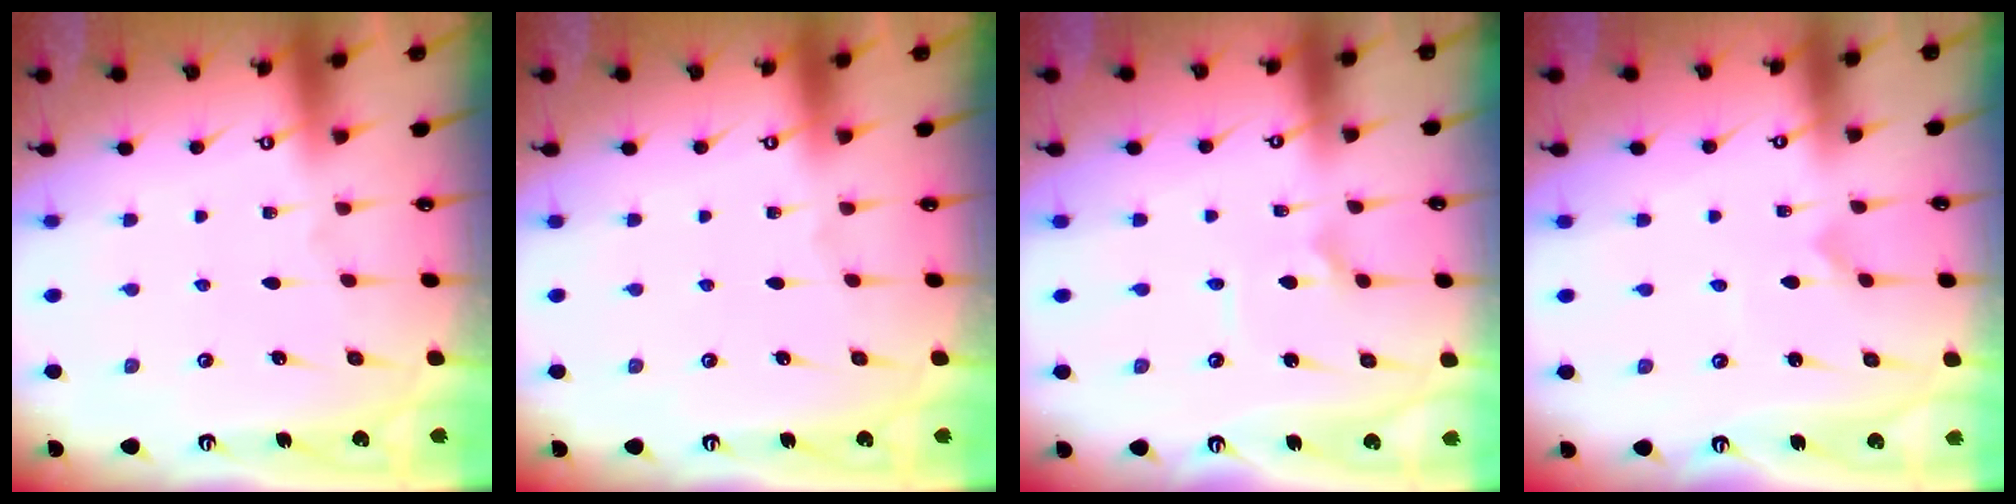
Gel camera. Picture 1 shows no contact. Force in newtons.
{"total": 0.0}
{"total": 1.7, "press": 1.7, "slide": 0.3}
{"total": 0.0}